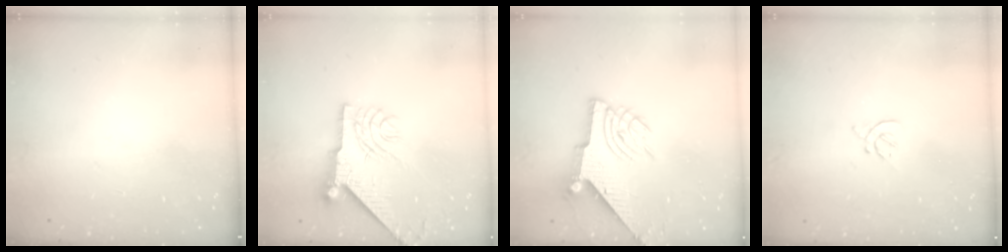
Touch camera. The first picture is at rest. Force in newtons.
{"total": 10.2, "press": 10.1, "slide": 1.0}
{"total": 9.8, "press": 9.7, "slide": 0.7}
{"total": 1.6, "press": 1.5, "slide": 0.5}